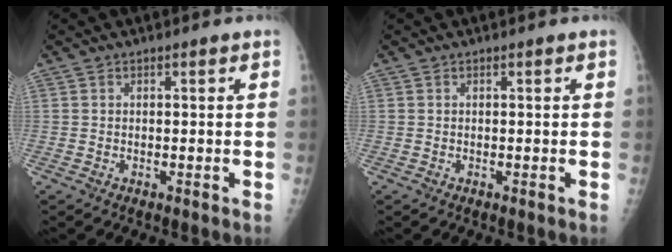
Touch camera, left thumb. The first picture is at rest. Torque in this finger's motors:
{"motor_torque": [0.00, 0.00, -0.01, 0.00, 0.00]}